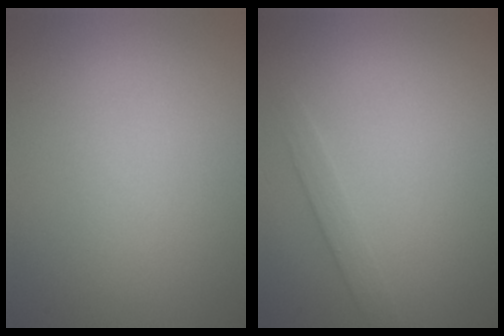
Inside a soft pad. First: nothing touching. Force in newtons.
{"total": 1.4, "press": 1.4, "slide": 0.0}